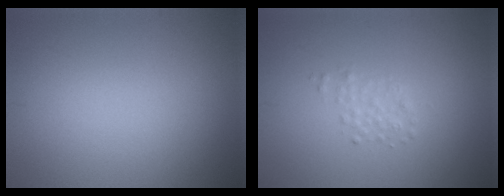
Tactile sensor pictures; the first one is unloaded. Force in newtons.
{"total": 1.2, "press": 1.2, "slide": 0.0}